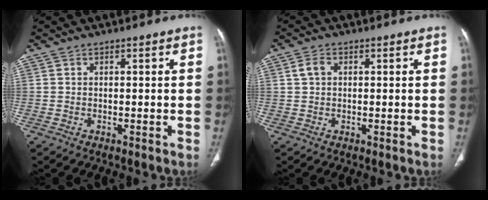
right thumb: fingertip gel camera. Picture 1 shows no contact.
{"total": 2.4, "force": [0.6, 1.7, 1.5], "torque": [-0.031, 0.008, 0.012]}